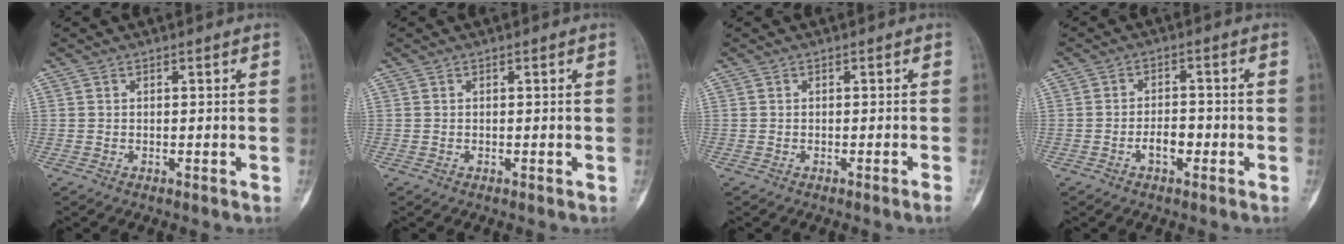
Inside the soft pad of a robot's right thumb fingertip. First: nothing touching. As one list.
[{"total": 0.0}, {"total": 1.1, "force": [-0.7, -0.3, 0.8], "torque": [-0.016, 0.003, -0.009]}, {"total": 3.7, "force": [-1.5, 1.9, 2.8], "torque": [-0.041, 0.014, -0.026]}]